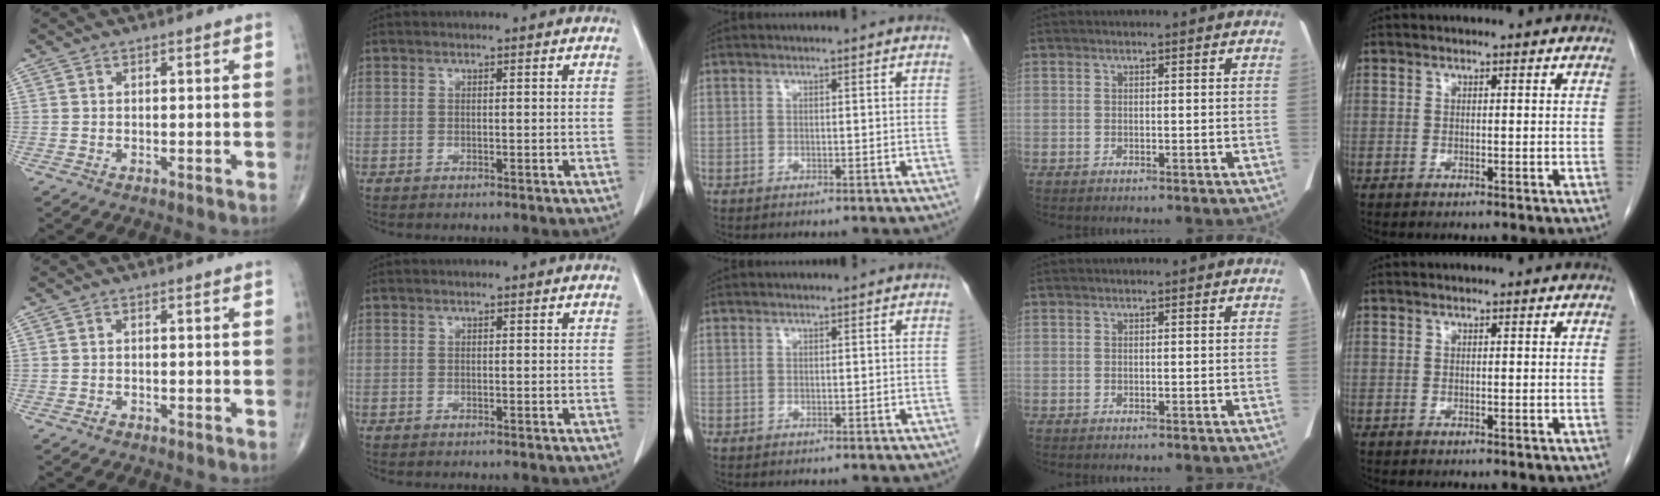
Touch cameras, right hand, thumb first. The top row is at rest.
{"thumb": {"total": 0.8, "force": [-0.6, 0.5, 0.3], "torque": [-0.004, 0.002, -0.013]}}